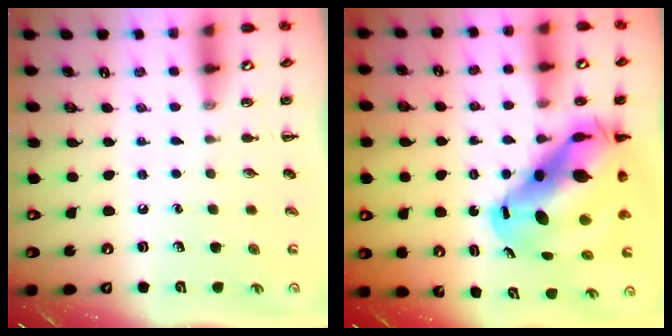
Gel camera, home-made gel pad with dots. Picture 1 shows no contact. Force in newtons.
{"total": 17.3, "press": 16.7, "slide": 4.7}